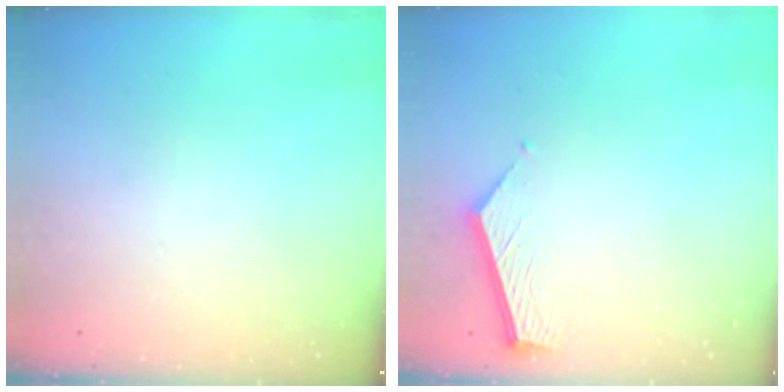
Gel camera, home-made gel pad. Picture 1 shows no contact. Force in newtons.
{"total": 4.8, "press": 4.8, "slide": 0.5}